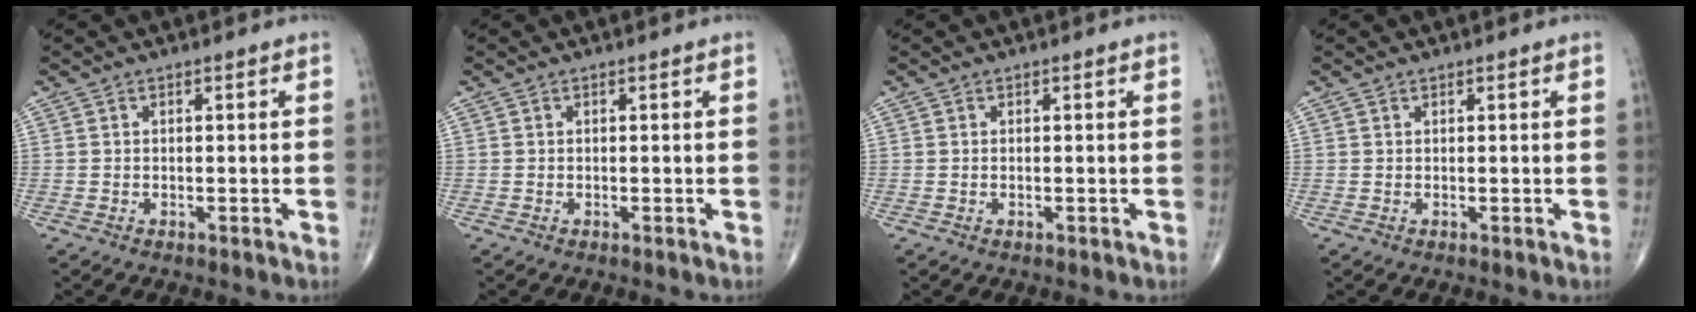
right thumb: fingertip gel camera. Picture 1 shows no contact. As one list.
[{"total": 0.0}, {"total": 0.0}, {"total": 0.0}]